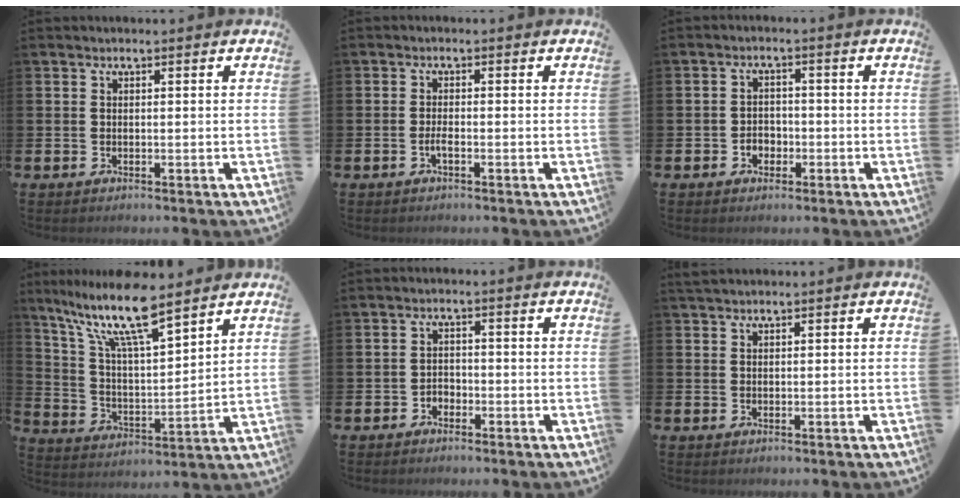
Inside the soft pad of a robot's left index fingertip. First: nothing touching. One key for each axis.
{"total": 1.3, "fx": -0.6, "fy": 0.3, "fz": 1.1, "tx": -0.030, "ty": 0.003, "tz": -0.010}
{"total": 2.3, "fx": -1.0, "fy": 1.9, "fz": 0.8, "tx": -0.011, "ty": 0.000, "tz": -0.026}
{"total": 12.0, "fx": 9.6, "fy": 2.1, "fz": 6.9, "tx": -0.162, "ty": -0.041, "tz": 0.167}
{"total": 1.7, "fx": -1.3, "fy": 1.1, "fz": 0.1, "tx": -0.015, "ty": 0.007, "tz": -0.027}
{"total": 1.2, "fx": 1.1, "fy": 0.3, "fz": 0.3, "tx": -0.005, "ty": 0.002, "tz": 0.020}